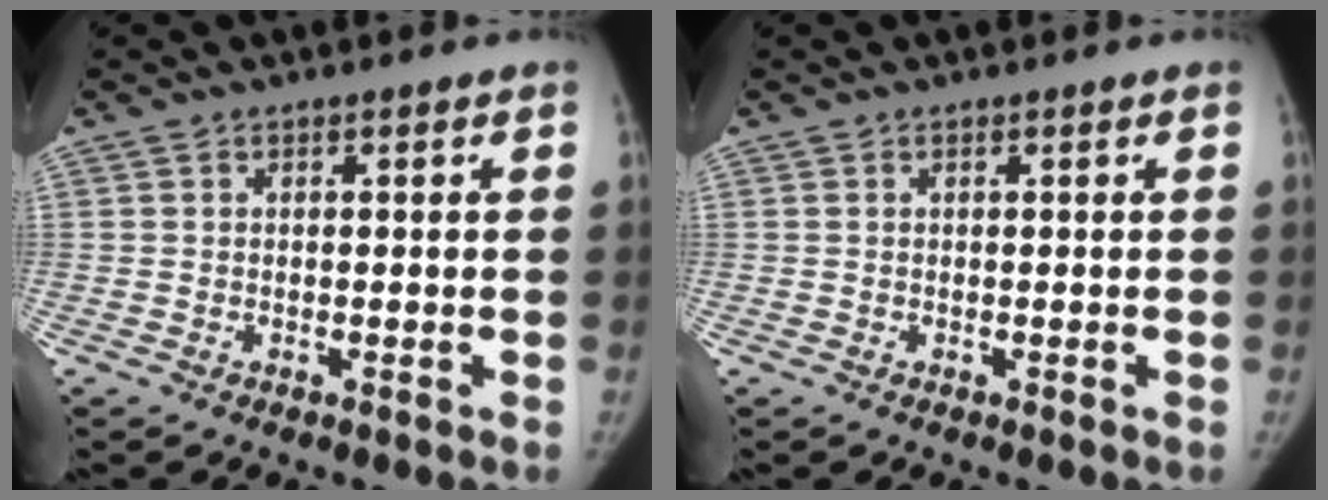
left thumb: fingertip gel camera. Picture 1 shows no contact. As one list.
[{"total": 0.0}]